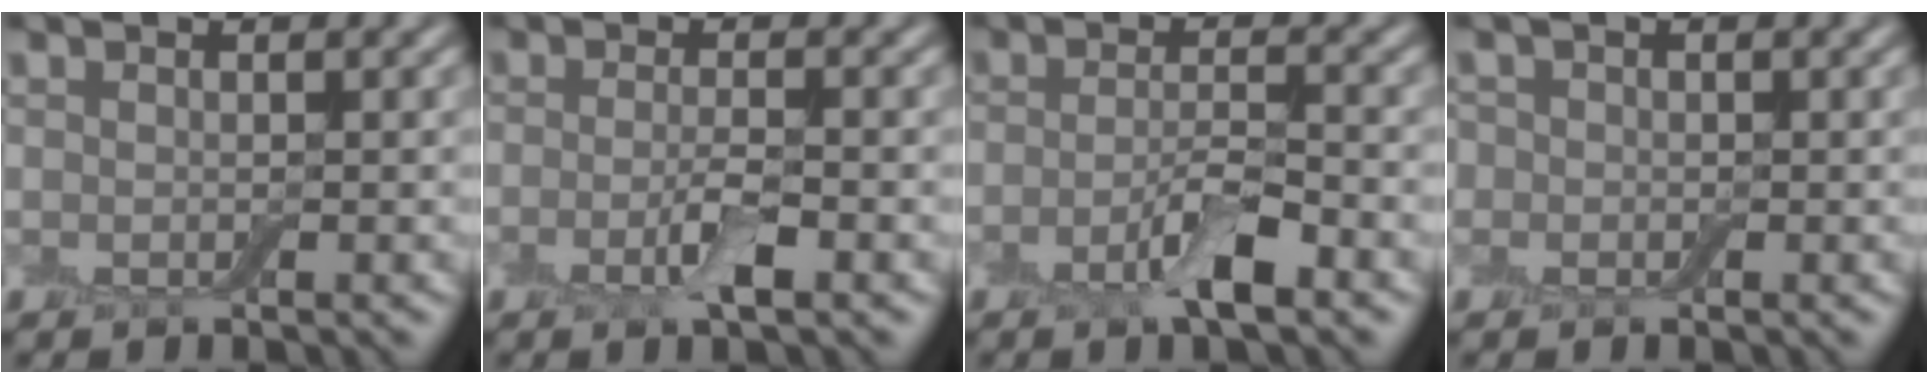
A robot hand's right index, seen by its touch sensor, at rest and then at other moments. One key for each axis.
{"total": 2.6, "fx": -1.0, "fy": 0.6, "fz": 2.4, "tx": -0.046, "ty": -0.002, "tz": -0.023}
{"total": 3.6, "fx": -1.8, "fy": 0.9, "fz": 3.0, "tx": -0.057, "ty": 0.004, "tz": -0.041}
{"total": 1.9, "fx": 0.3, "fy": 1.8, "fz": 0.5, "tx": 0.001, "ty": 0.007, "tz": -0.018}